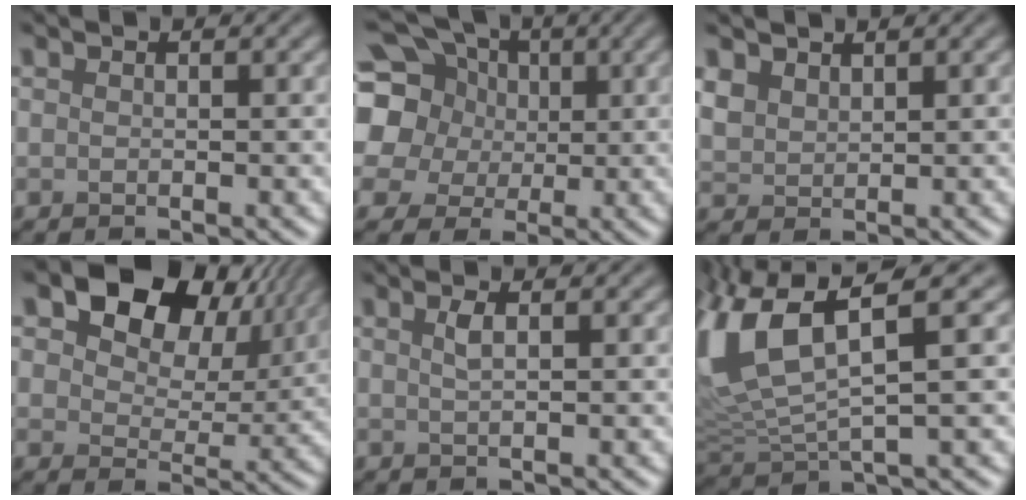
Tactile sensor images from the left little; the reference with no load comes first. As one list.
[{"total": 15.4, "force": [4.0, 13.1, 7.2], "torque": [-0.177, 0.032, 0.044]}, {"total": 2.5, "force": [1.7, 1.5, 0.9], "torque": [-0.033, 0.006, 0.040]}, {"total": 14.2, "force": [7.3, 8.9, 8.4], "torque": [-0.142, 0.045, 0.110]}, {"total": 1.3, "force": [0.4, 0.4, 1.2], "torque": [-0.024, 0.004, 0.008]}, {"total": 10.9, "force": [4.1, 4.1, 9.2], "torque": [-0.222, 0.006, 0.082]}]